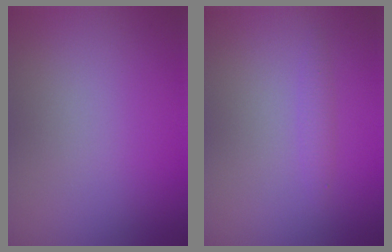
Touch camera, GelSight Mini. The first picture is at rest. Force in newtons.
{"total": 0.9, "press": 0.9, "slide": 0.0}